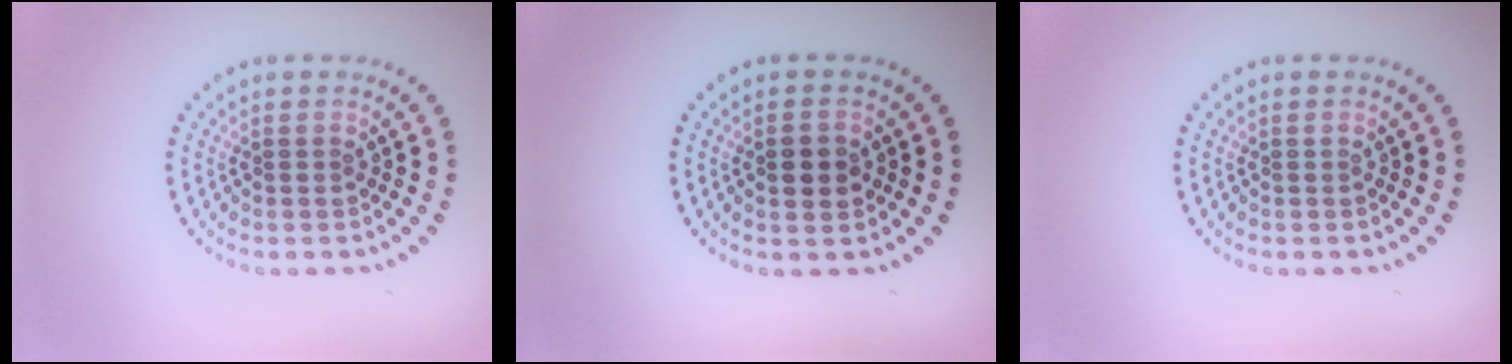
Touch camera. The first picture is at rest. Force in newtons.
{"total": 2.5, "press": 2.4, "slide": 0.2}
{"total": 0.0}